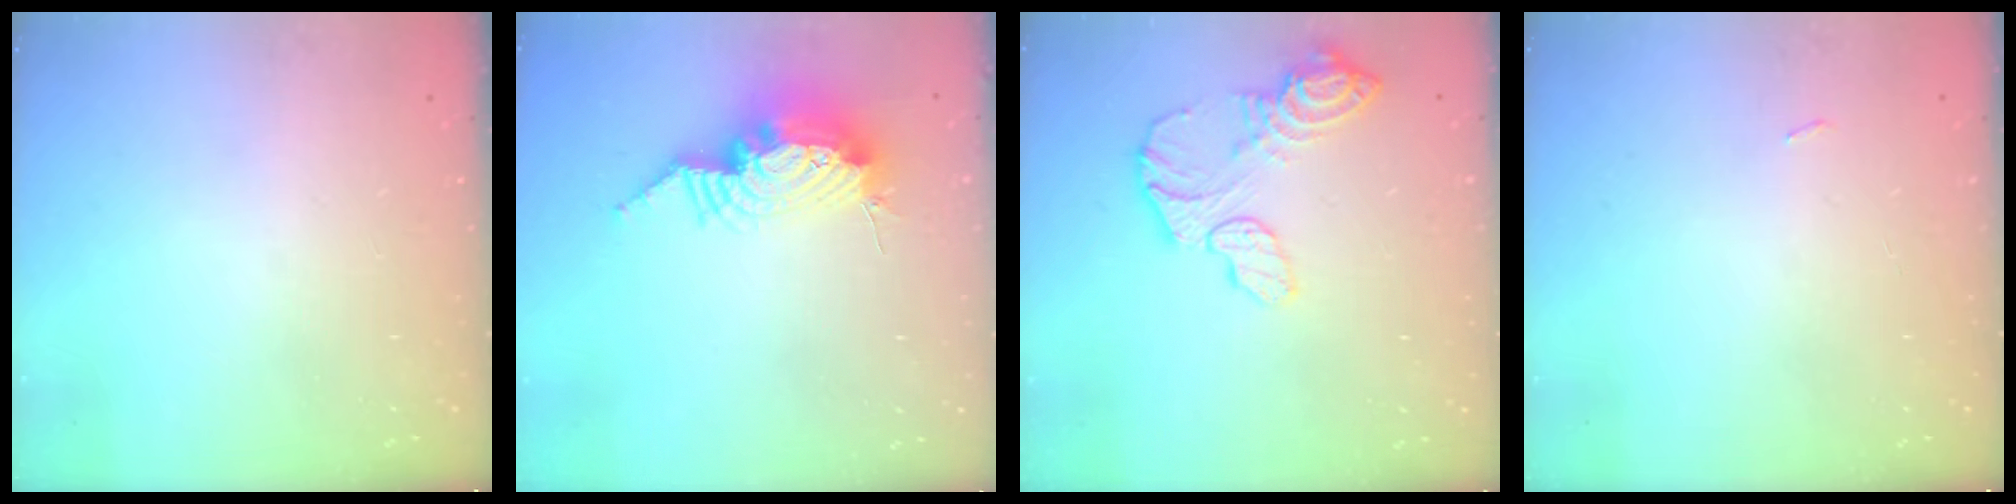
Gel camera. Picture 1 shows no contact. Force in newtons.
{"total": 15.1, "press": 15.0, "slide": 1.7}
{"total": 12.9, "press": 12.9, "slide": 1.1}
{"total": 2.8, "press": 2.4, "slide": 1.4}